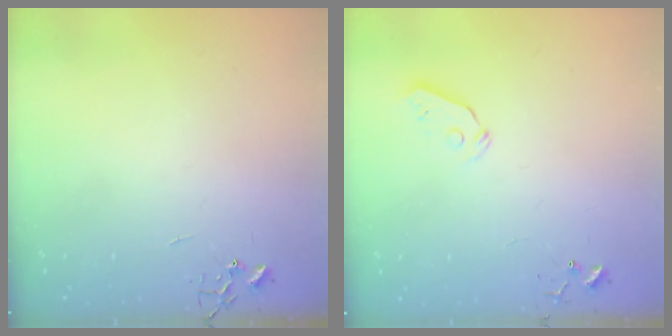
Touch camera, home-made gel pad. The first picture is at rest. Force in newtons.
{"total": 4.0, "press": 3.9, "slide": 0.8}